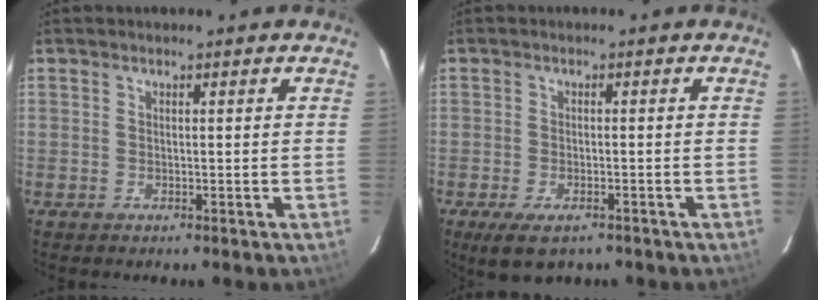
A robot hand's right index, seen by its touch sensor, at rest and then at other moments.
{"total": 6.0, "force": [-3.9, 2.6, 3.7], "torque": [-0.084, -0.022, -0.065]}